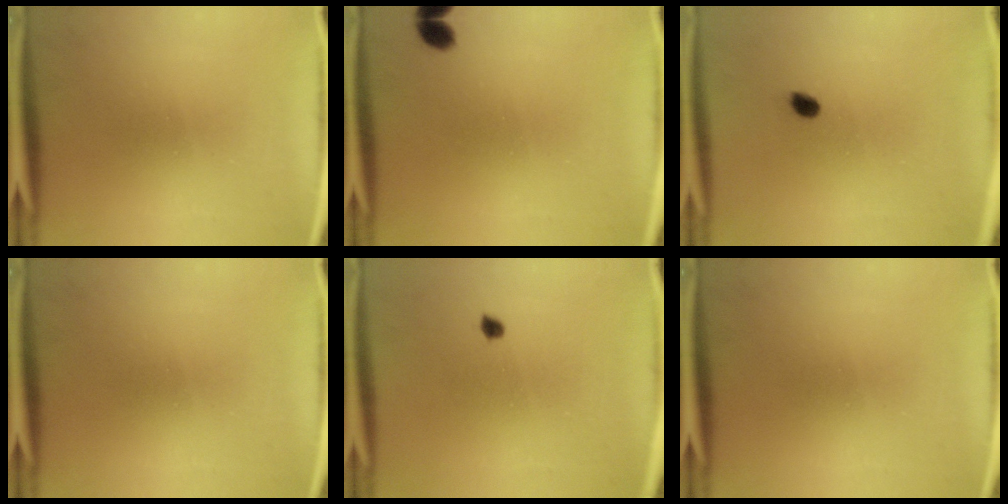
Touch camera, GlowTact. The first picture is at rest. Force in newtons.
{"total": 2.3}
{"total": 1.6}
{"total": 0.0}
{"total": 1.1}
{"total": 0.0}